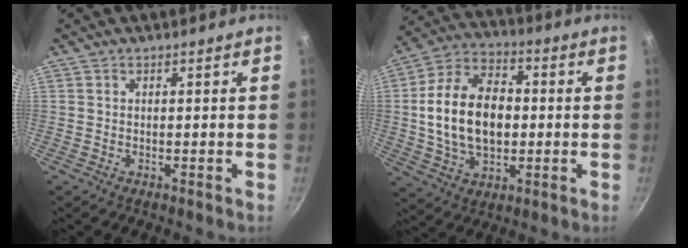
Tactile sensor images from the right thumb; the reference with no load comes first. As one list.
[{"total": 17.7, "force": [0.0, 11.7, 13.3], "torque": [-0.212, 0.023, -0.005]}]